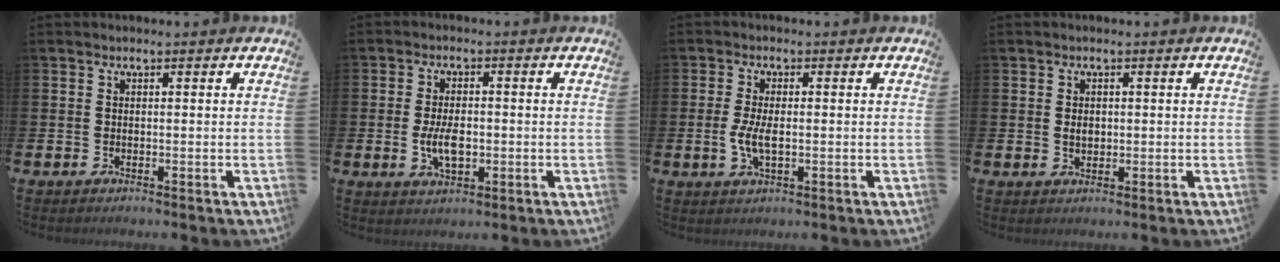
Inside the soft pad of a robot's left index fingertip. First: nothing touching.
{"total": 4.6, "force": [-0.6, 2.4, 3.9], "torque": [-0.057, 0.000, -0.012]}
{"total": 3.7, "force": [-0.3, 1.6, 3.3], "torque": [-0.065, 0.000, -0.010]}
{"total": 1.7, "force": [0.2, 1.2, 1.3], "torque": [-0.007, 0.000, -0.002]}